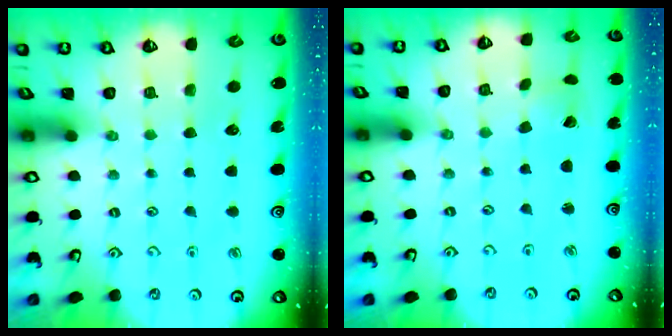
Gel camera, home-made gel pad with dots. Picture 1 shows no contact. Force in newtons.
{"total": 1.7, "press": 1.7, "slide": 0.1}